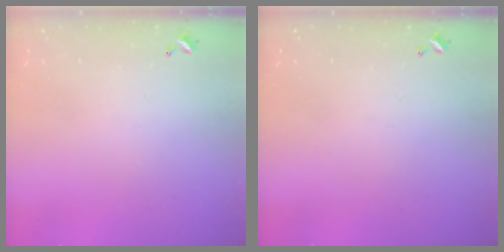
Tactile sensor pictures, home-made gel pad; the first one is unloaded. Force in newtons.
{"total": 0.0}